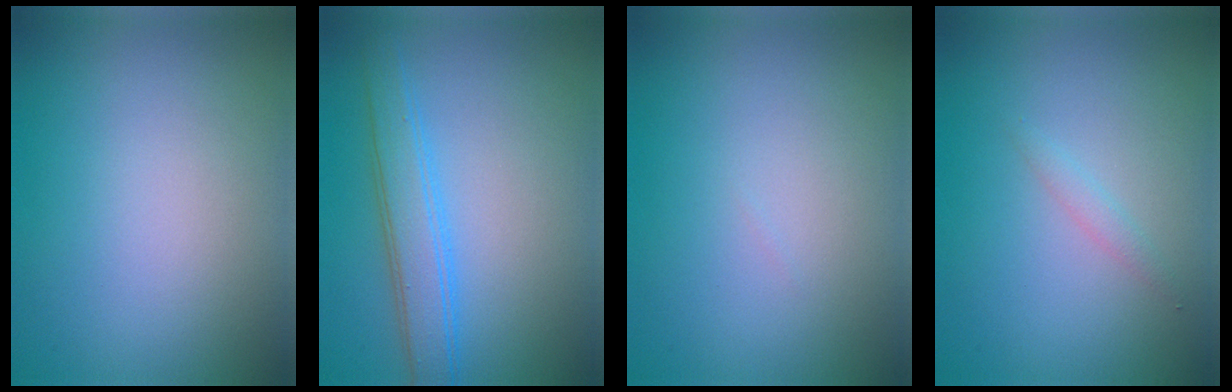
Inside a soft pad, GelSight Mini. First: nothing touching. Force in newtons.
{"total": 3.8, "press": 3.8, "slide": 0.1}
{"total": 0.0}
{"total": 0.9, "press": 0.9, "slide": 0.1}